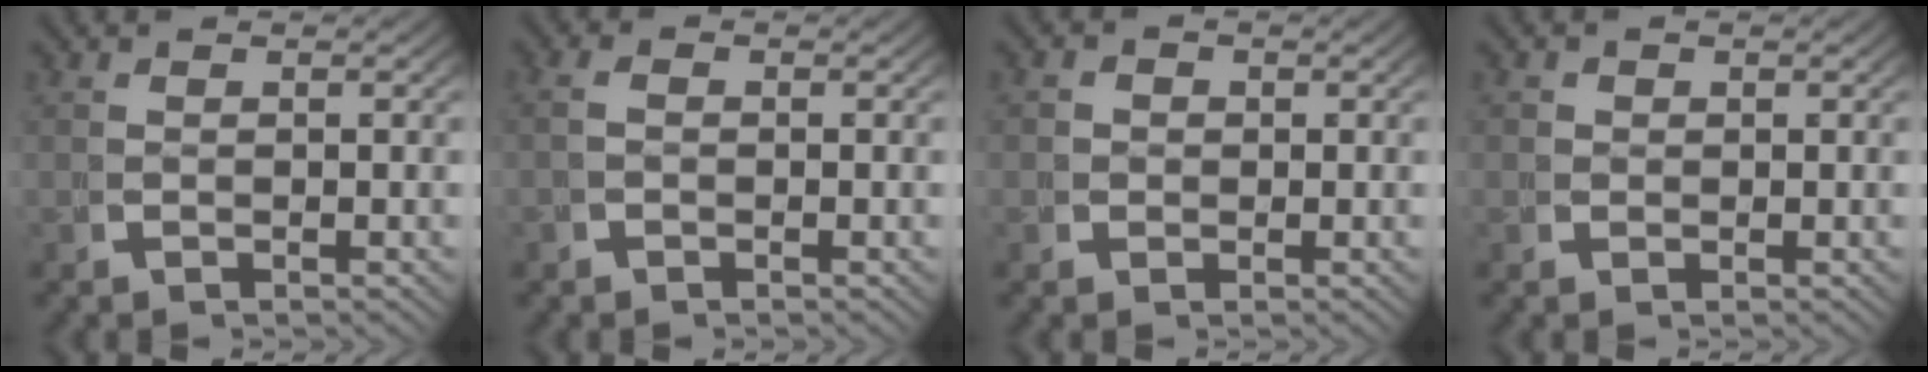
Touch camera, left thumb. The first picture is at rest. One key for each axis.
{"total": 0.7, "fx": -0.4, "fy": 0.4, "fz": 0.3, "tx": -0.005, "ty": 0.004, "tz": -0.013}
{"total": 1.5, "fx": -0.1, "fy": 1.4, "fz": 0.1, "tx": 0.003, "ty": -0.001, "tz": -0.008}
{"total": 1.1, "fx": 0.1, "fy": 1.1, "fz": 0.0, "tx": 0.002, "ty": -0.006, "tz": 0.000}